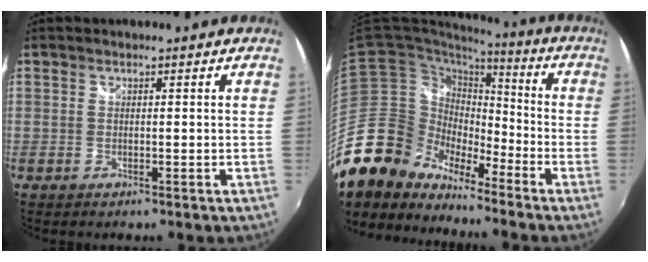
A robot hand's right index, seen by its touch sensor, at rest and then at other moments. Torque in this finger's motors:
{"motor_torque": [-0.12, 0.04, -0.58, -0.21]}